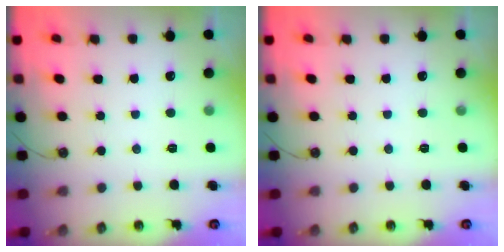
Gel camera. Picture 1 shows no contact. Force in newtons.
{"total": 0.0}